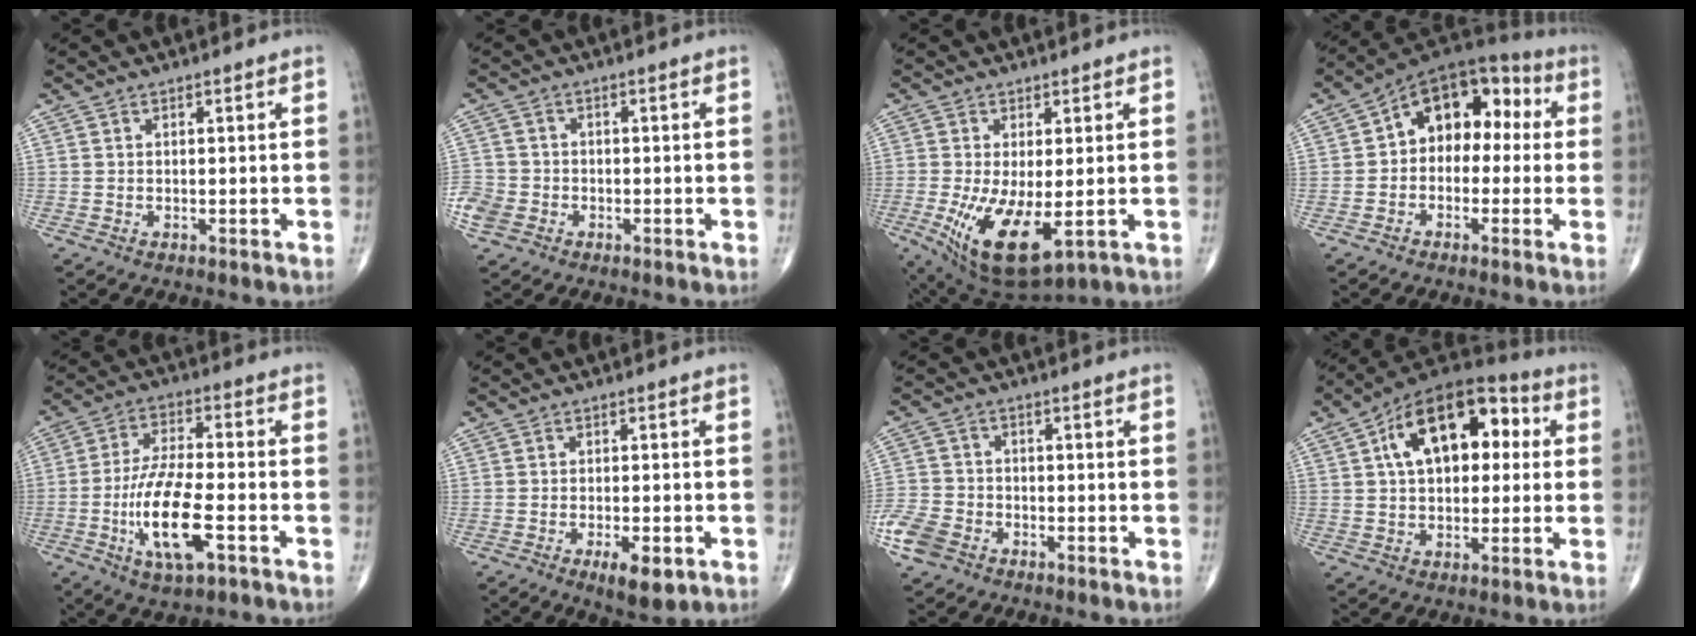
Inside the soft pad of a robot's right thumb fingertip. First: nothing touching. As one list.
[{"total": 5.0, "force": [-2.0, 4.2, 1.9], "torque": [-0.037, 0.014, -0.039]}, {"total": 12.9, "force": [-3.0, 5.3, 11.4], "torque": [-0.214, -0.027, -0.031]}, {"total": 13.5, "force": [1.3, 9.2, 9.7], "torque": [-0.090, 0.049, 0.000]}, {"total": 13.6, "force": [-4.6, 4.6, 12.0], "torque": [-0.229, 0.016, -0.082]}, {"total": 6.1, "force": [-2.7, 2.2, 5.0], "torque": [-0.074, 0.000, -0.035]}, {"total": 6.7, "force": [-3.8, 4.7, 2.9], "torque": [-0.063, 0.015, -0.079]}, {"total": 18.5, "force": [4.3, 10.7, 14.4], "torque": [-0.189, 0.029, 0.056]}]